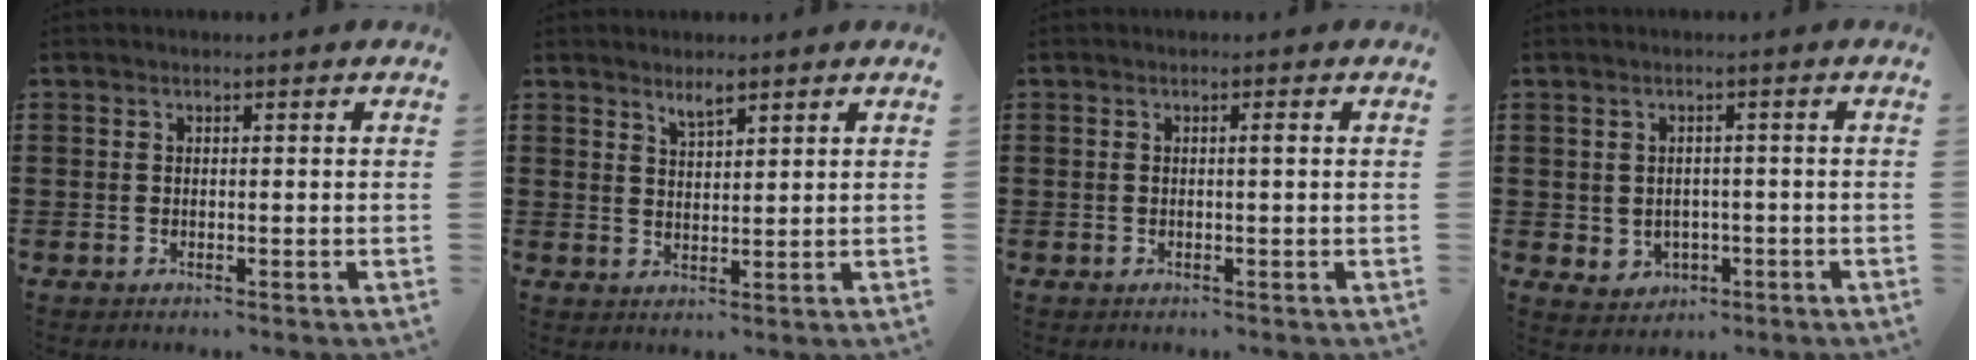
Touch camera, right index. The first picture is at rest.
{"total": 2.3, "force": [2.0, 0.5, 1.0], "torque": [-0.015, -0.002, 0.034]}
{"total": 0.8, "force": [0.1, 0.0, 0.8], "torque": [-0.014, -0.001, 0.000]}
{"total": 2.1, "force": [-0.3, 2.0, 0.7], "torque": [-0.023, 0.003, -0.009]}